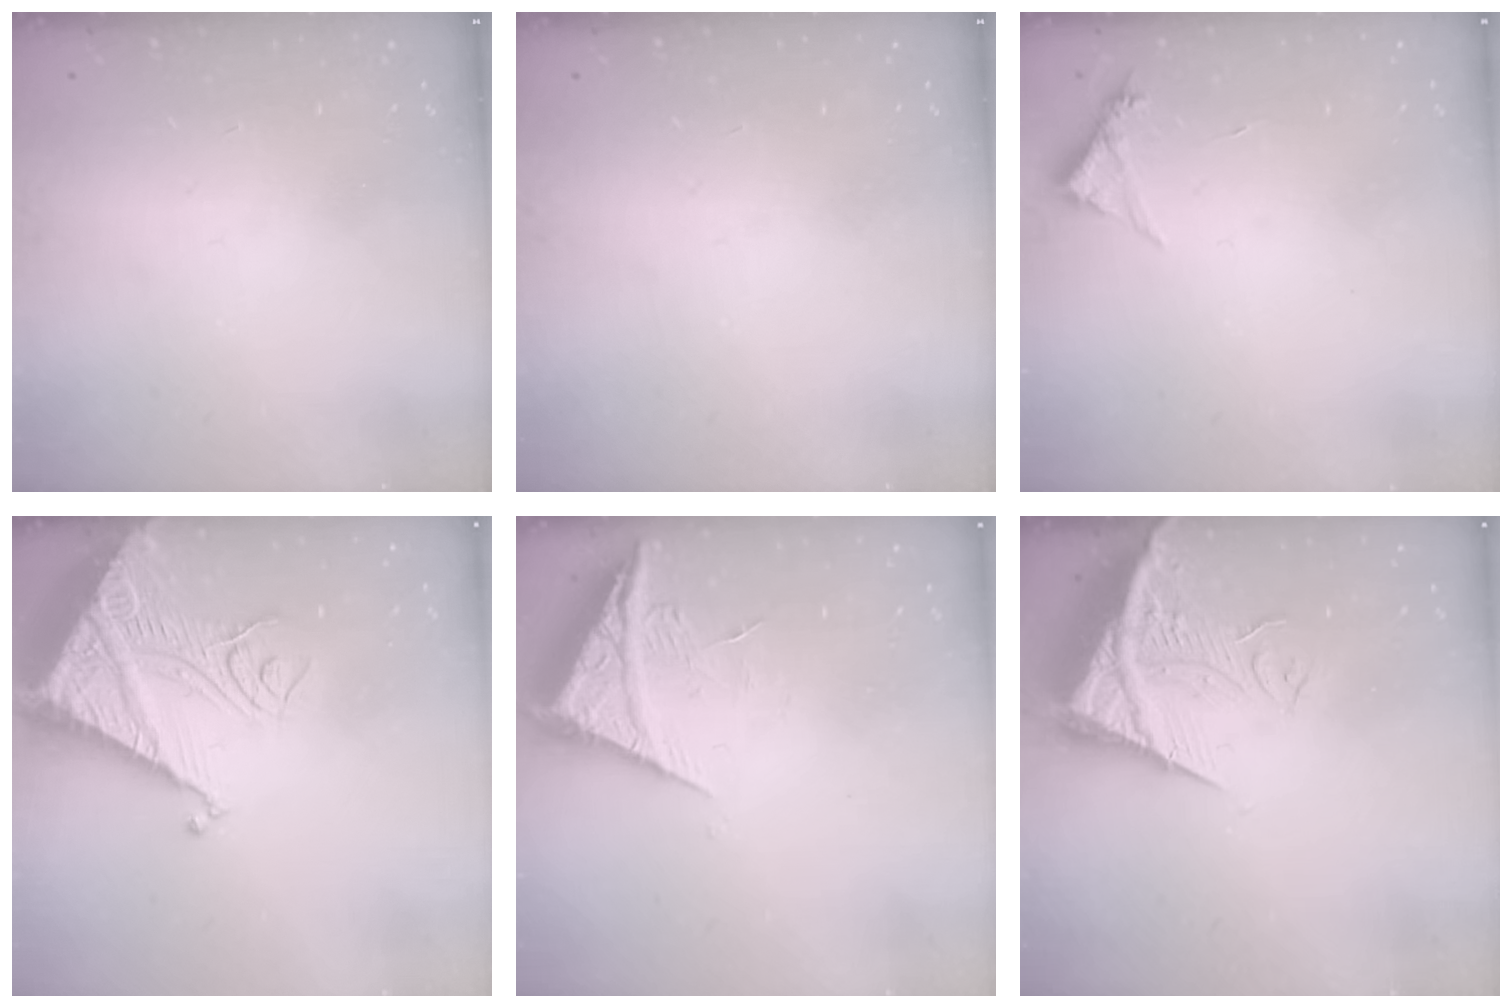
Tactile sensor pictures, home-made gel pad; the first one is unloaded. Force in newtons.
{"total": 0.0}
{"total": 4.3, "press": 4.2, "slide": 0.4}
{"total": 17.4, "press": 17.3, "slide": 2.1}
{"total": 7.6, "press": 7.6, "slide": 0.5}
{"total": 11.0, "press": 10.9, "slide": 1.2}